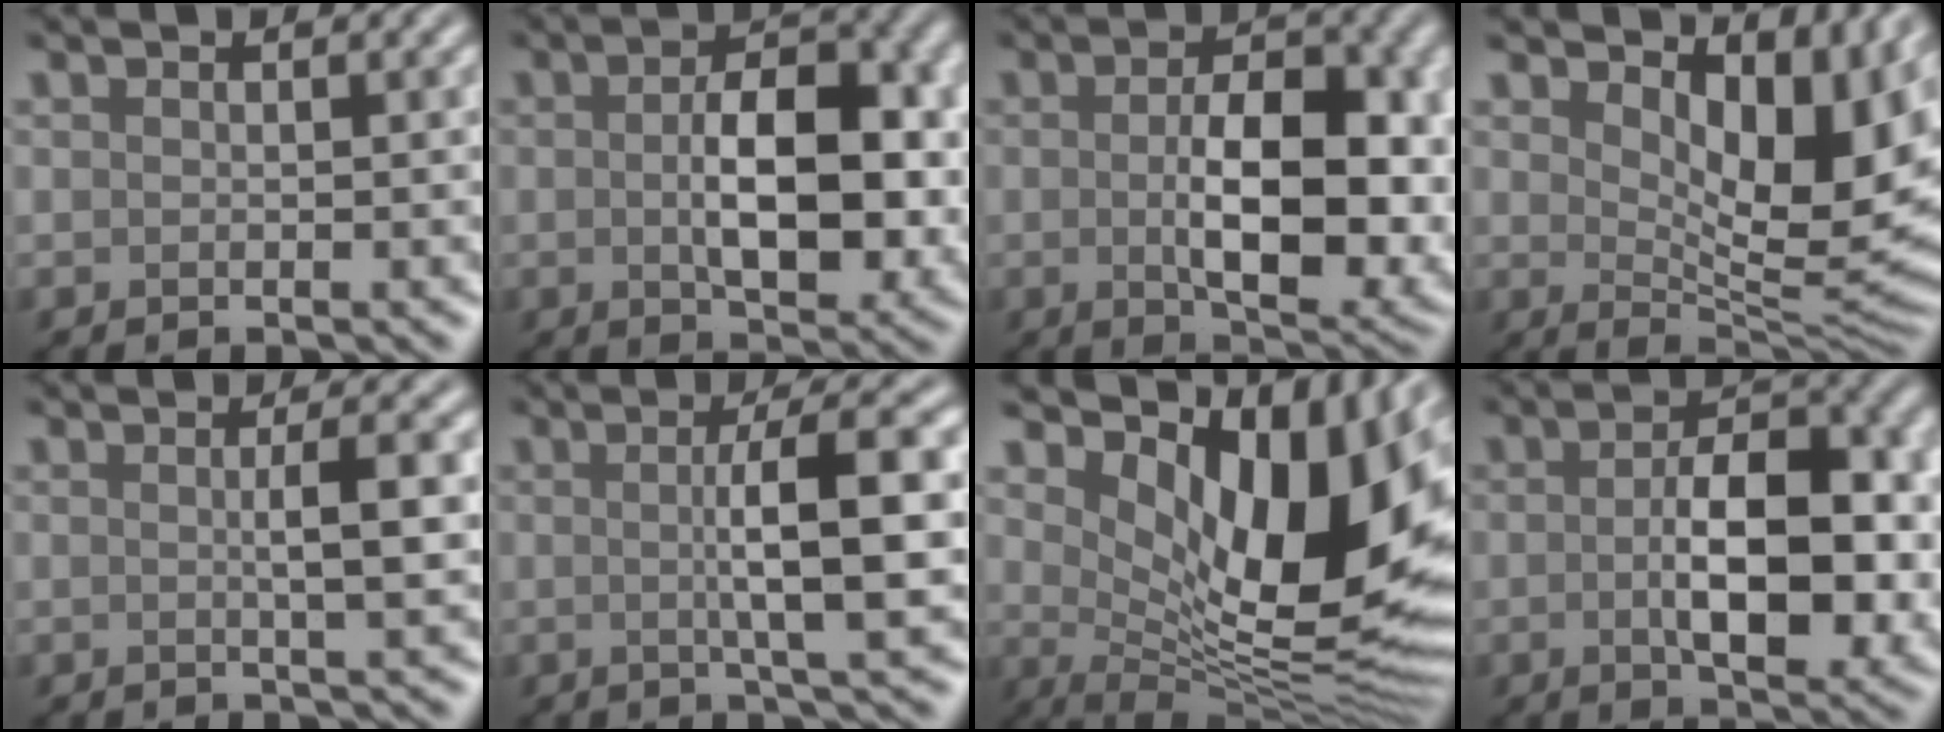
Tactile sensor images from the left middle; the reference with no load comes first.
{"total": 8.5, "force": [-0.1, 4.4, 7.3], "torque": [-0.119, -0.003, -0.001]}
{"total": 10.1, "force": [-0.6, 4.9, 8.8], "torque": [-0.135, -0.011, -0.001]}
{"total": 9.1, "force": [3.5, 4.3, 7.3], "torque": [-0.114, -0.014, 0.055]}
{"total": 3.3, "force": [0.2, 0.7, 3.2], "torque": [-0.046, 0.002, -0.001]}
{"total": 6.9, "force": [0.3, 1.3, 6.8], "torque": [-0.099, 0.009, 0.002]}
{"total": 13.7, "force": [4.0, 6.0, 11.6], "torque": [-0.159, -0.010, 0.073]}
{"total": 9.1, "force": [-0.7, 4.3, 7.9], "torque": [-0.126, -0.007, -0.008]}